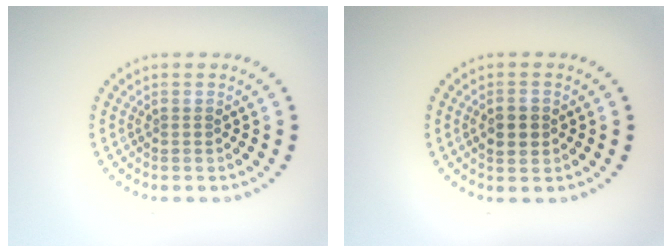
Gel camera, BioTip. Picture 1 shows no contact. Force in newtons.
{"total": 2.5, "press": 2.4, "slide": 0.2}